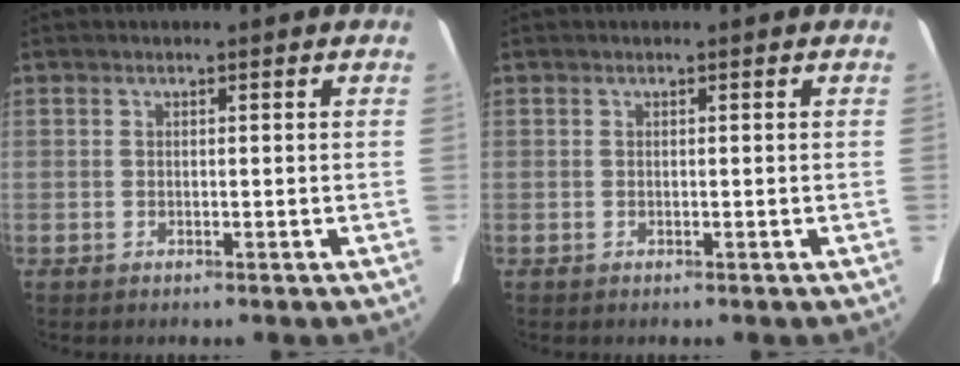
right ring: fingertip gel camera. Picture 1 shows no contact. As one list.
[{"total": 0.0}]